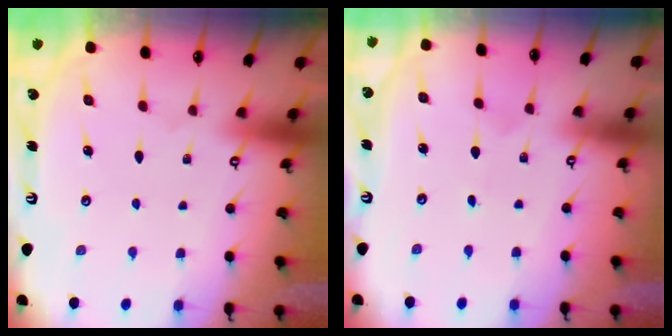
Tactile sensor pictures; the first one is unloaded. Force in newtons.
{"total": 0.5, "press": 0.5, "slide": 0.0}